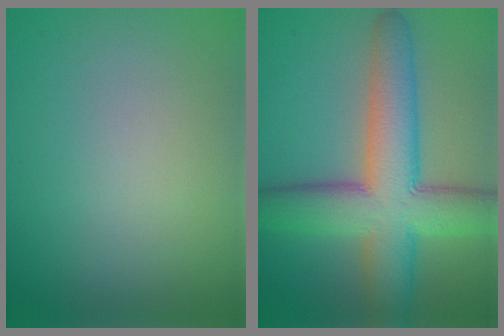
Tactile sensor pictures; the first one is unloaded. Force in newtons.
{"total": 10.7, "press": 10.7, "slide": 0.4}